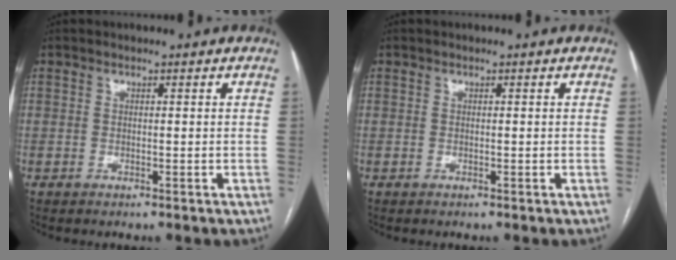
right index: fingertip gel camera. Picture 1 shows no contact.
{"total": 0.0}